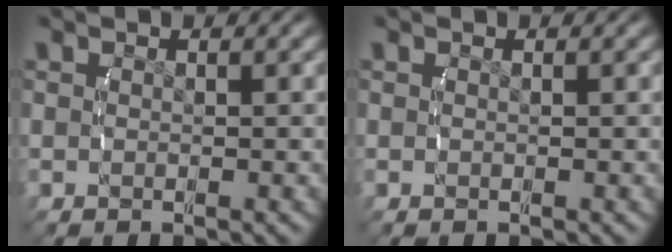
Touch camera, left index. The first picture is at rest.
{"total": 0.0}